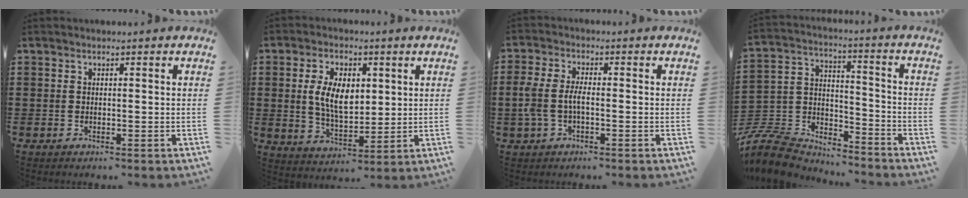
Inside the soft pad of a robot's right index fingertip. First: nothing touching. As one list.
[{"total": 8.0, "force": [1.3, 4.6, 6.4], "torque": [-0.131, 0.011, 0.020]}, {"total": 4.2, "force": [-0.9, 2.0, 3.6], "torque": [-0.094, -0.004, -0.025]}, {"total": 9.7, "force": [-9.0, 3.0, 2.3], "torque": [-0.076, 0.011, -0.185]}]